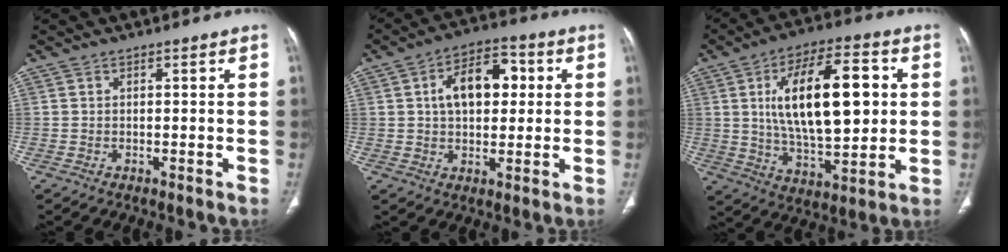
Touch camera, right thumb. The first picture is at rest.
{"total": 11.7, "force": [2.2, 7.0, 9.1], "torque": [-0.119, 0.018, 0.030]}
{"total": 21.0, "force": [3.5, 9.4, 18.4], "torque": [-0.275, -0.002, 0.059]}